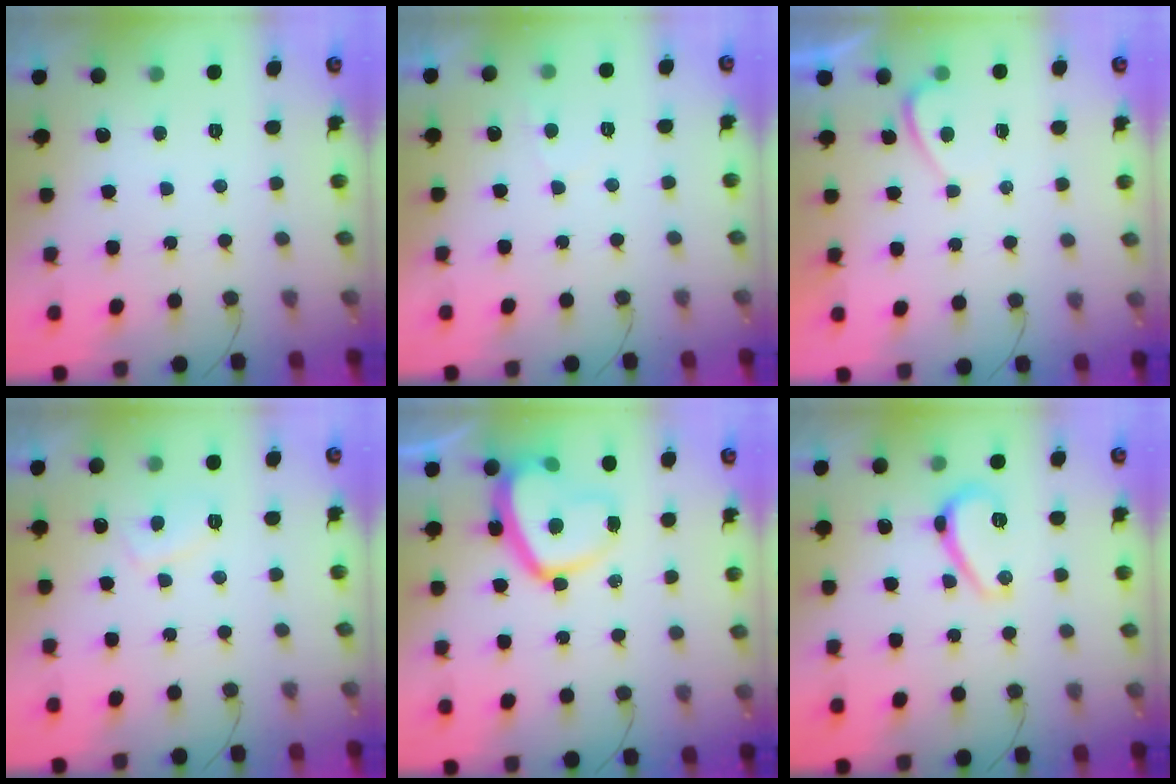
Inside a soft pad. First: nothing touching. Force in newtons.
{"total": 2.4, "press": 2.3, "slide": 0.6}
{"total": 0.8, "press": 0.6, "slide": 0.5}
{"total": 3.7, "press": 3.5, "slide": 0.9}
{"total": 13.5, "press": 13.4, "slide": 1.2}
{"total": 6.5, "press": 6.4, "slide": 0.9}